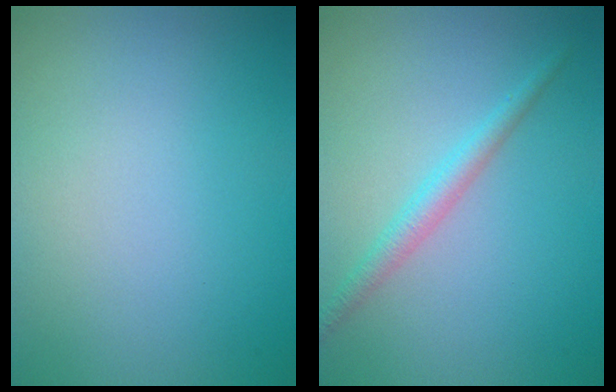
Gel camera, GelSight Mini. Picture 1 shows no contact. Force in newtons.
{"total": 2.1, "press": 2.1, "slide": 0.0}